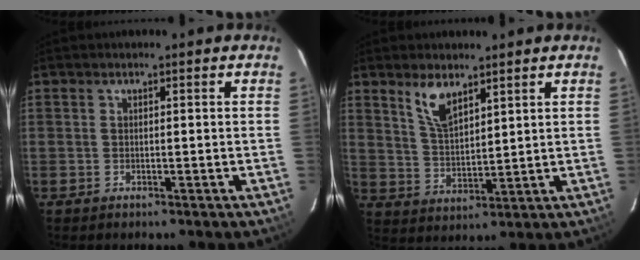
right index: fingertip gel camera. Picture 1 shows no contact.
{"total": 6.7, "force": [4.5, 2.7, 4.2], "torque": [-0.078, 0.002, 0.094]}